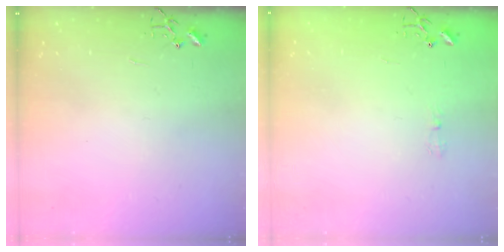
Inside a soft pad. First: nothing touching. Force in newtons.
{"total": 5.5, "press": 5.4, "slide": 0.6}